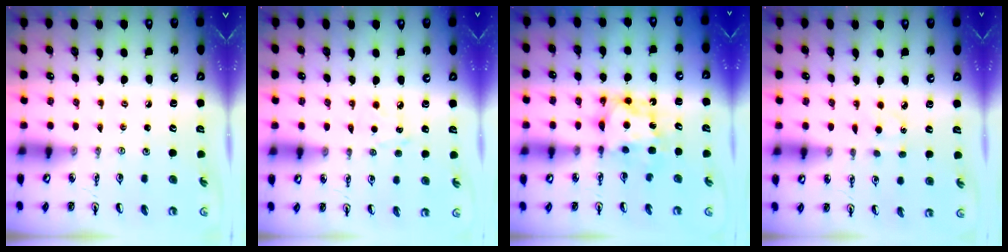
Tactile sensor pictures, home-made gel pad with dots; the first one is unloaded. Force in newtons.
{"total": 5.4, "press": 5.4, "slide": 0.7}
{"total": 6.7, "press": 6.7, "slide": 0.5}
{"total": 3.6, "press": 3.6, "slide": 0.4}